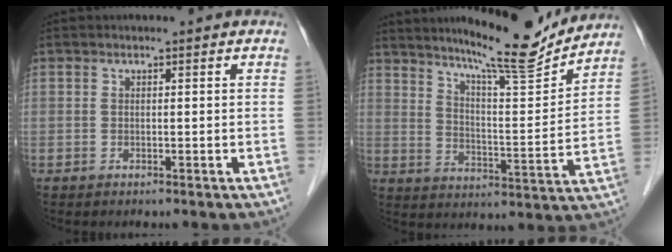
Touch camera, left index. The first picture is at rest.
{"total": 14.5, "force": [13.1, 0.1, 6.1], "torque": [-0.100, -0.015, 0.197]}